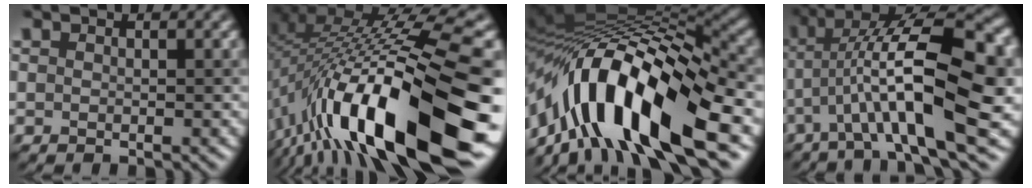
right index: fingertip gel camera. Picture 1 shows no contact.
{"total": 17.9, "force": [-6.1, 4.9, 16.1], "torque": [-0.266, 0.033, -0.111]}
{"total": 14.2, "force": [-4.9, 5.2, 12.3], "torque": [-0.207, 0.019, -0.085]}
{"total": 12.1, "force": [-2.0, 3.5, 11.4], "torque": [-0.198, 0.022, -0.037]}